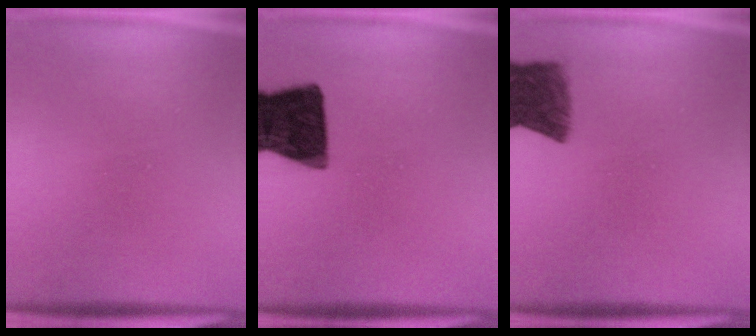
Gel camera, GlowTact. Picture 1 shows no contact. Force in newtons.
{"total": 15.0}
{"total": 7.8}